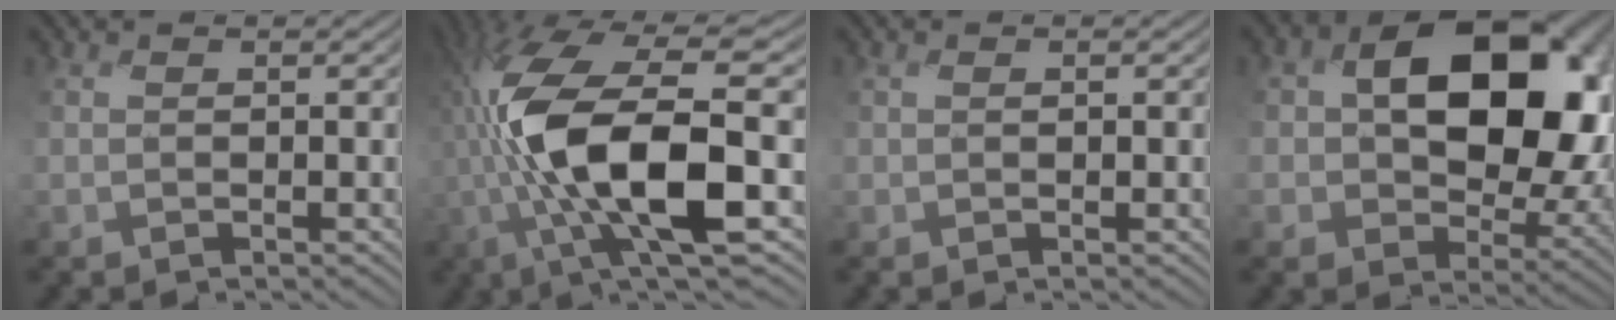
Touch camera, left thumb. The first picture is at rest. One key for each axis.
{"total": 15.2, "fx": -2.6, "fy": 5.1, "fz": 14.1, "tx": -0.292, "ty": 0.001, "tz": -0.054}
{"total": 0.6, "fx": 0.0, "fy": 0.3, "fz": 0.5, "tx": -0.007, "ty": 0.001, "tz": 0.000}
{"total": 16.2, "fx": 2.1, "fy": 11.2, "fz": 11.5, "tx": -0.154, "ty": -0.016, "tz": 0.049}